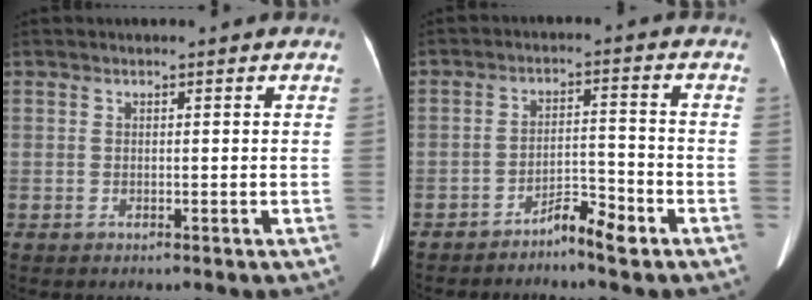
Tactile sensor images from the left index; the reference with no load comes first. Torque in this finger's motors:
{"motor_torque": [-0.08, 0.15, 0.02, 0.01]}